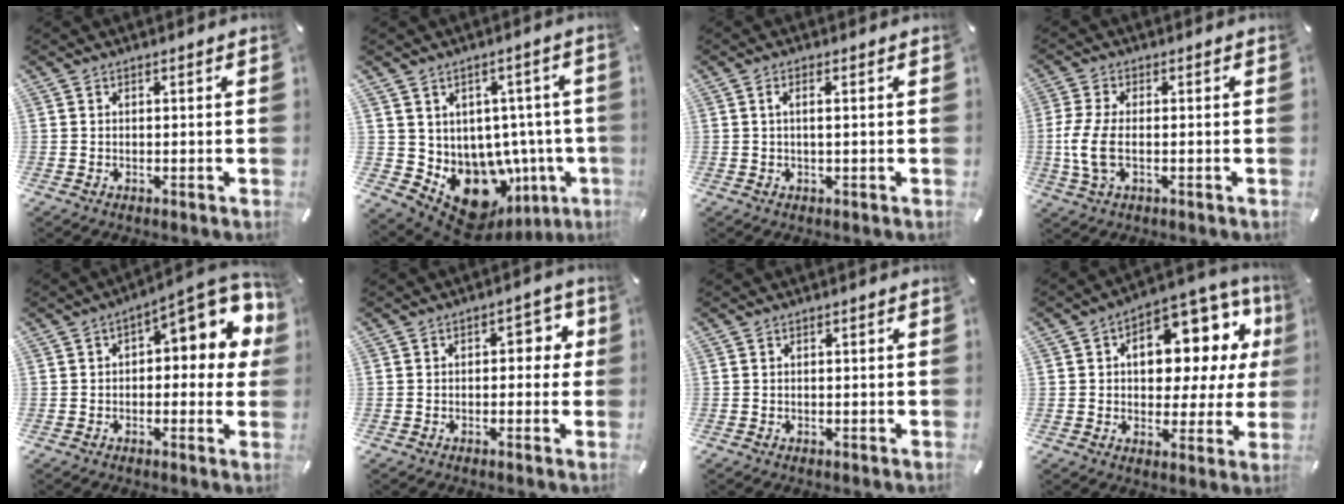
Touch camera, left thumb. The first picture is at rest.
{"total": 11.5, "force": [-4.7, 8.2, 6.6], "torque": [-0.108, -0.019, -0.062]}
{"total": 2.2, "force": [0.2, 0.3, 2.1], "torque": [-0.041, -0.002, 0.003]}
{"total": 7.7, "force": [-1.0, 3.3, 6.9], "torque": [-0.154, -0.011, -0.018]}
{"total": 11.0, "force": [4.1, 5.1, 8.9], "torque": [-0.099, -0.041, 0.064]}
{"total": 4.7, "force": [0.0, 3.1, 3.6], "torque": [-0.040, 0.004, -0.011]}
{"total": 0.0}
{"total": 13.5, "force": [3.7, 8.7, 9.7], "torque": [-0.125, -0.032, 0.062]}